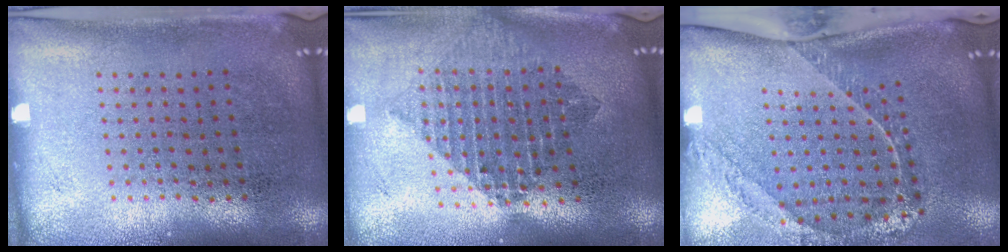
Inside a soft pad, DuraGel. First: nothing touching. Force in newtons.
{"total": 2.1, "press": 1.7, "slide": 1.2}
{"total": 2.3, "press": 1.7, "slide": 1.5}